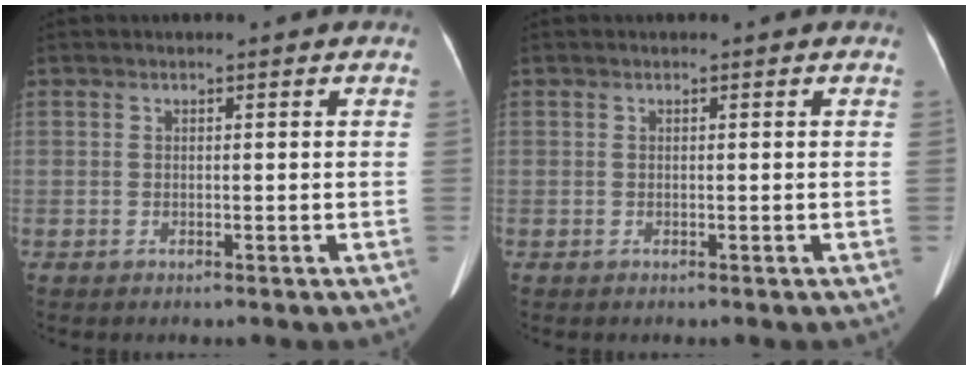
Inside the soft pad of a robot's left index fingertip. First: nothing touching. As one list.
[{"total": 0.0}]